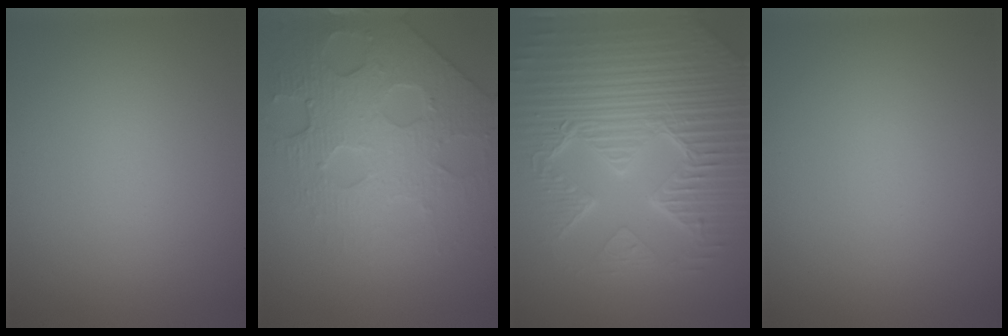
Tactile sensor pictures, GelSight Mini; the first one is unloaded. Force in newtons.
{"total": 6.5, "press": 5.2, "slide": 3.9}
{"total": 9.8, "press": 6.9, "slide": 7.0}
{"total": 0.0}